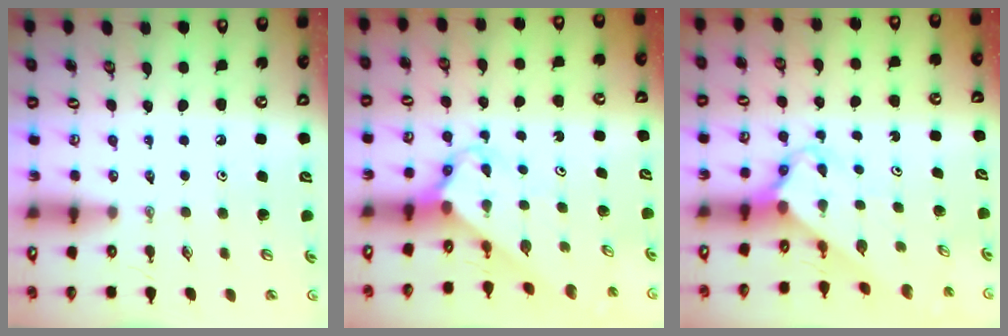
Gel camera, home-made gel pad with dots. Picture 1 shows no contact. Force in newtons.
{"total": 2.9, "press": 2.9, "slide": 0.3}
{"total": 2.7, "press": 2.7, "slide": 0.2}